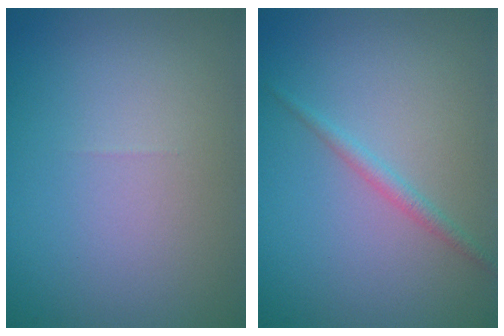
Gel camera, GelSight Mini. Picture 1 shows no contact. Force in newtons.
{"total": 1.2, "press": 1.2, "slide": 0.0}